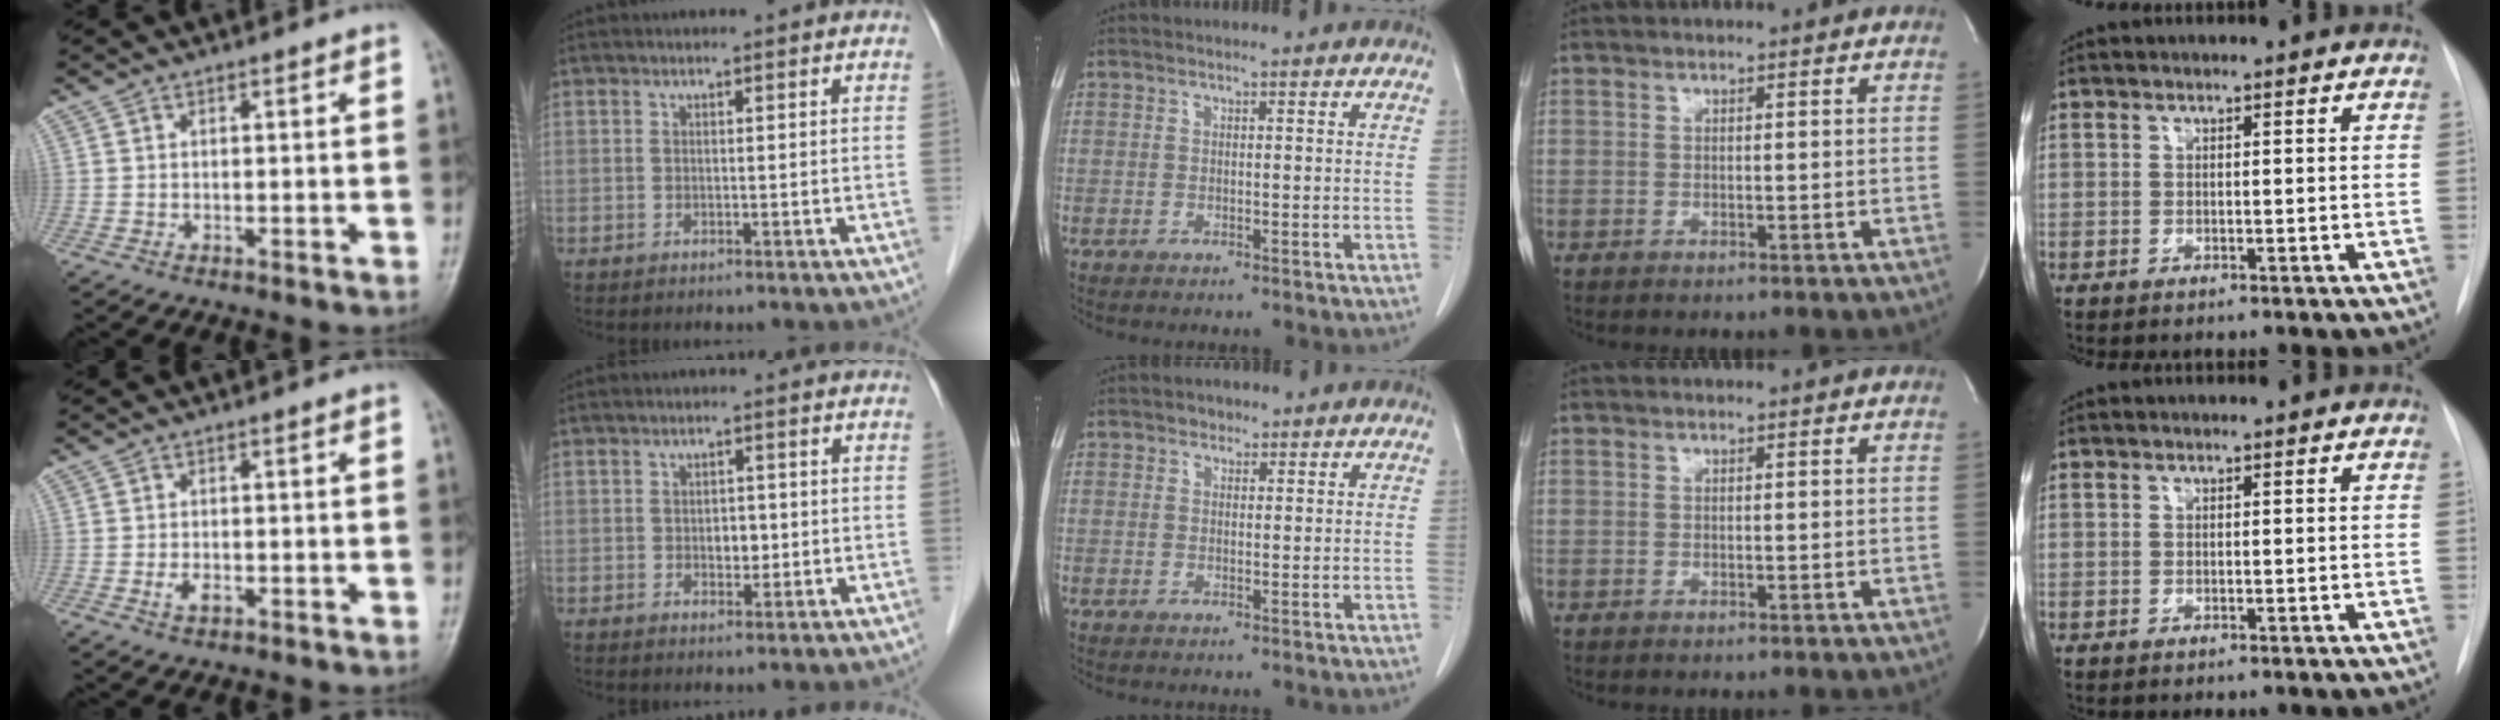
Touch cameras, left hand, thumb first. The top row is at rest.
{"thumb": {"total": 2.2, "force": [-0.7, 1.2, 1.7], "torque": [-0.032, 0.004, -0.012]}, "index": {"total": 2.3, "force": [-0.4, 1.6, 1.7], "torque": [-0.023, -0.002, -0.004]}, "middle": {"total": 1.2, "force": [0.8, 0.9, 0.2], "torque": [0.000, -0.002, 0.010]}}